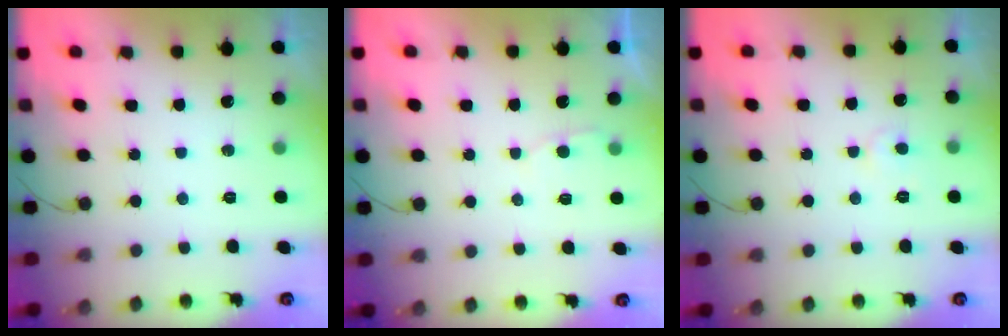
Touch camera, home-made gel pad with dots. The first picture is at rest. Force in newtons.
{"total": 2.3, "press": 2.3, "slide": 0.3}
{"total": 4.3, "press": 4.2, "slide": 0.5}